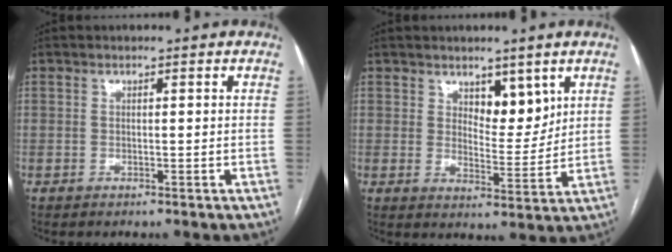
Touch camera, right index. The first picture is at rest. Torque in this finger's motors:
{"motor_torque": [0.19, 0.19, 0.09, 0.01]}